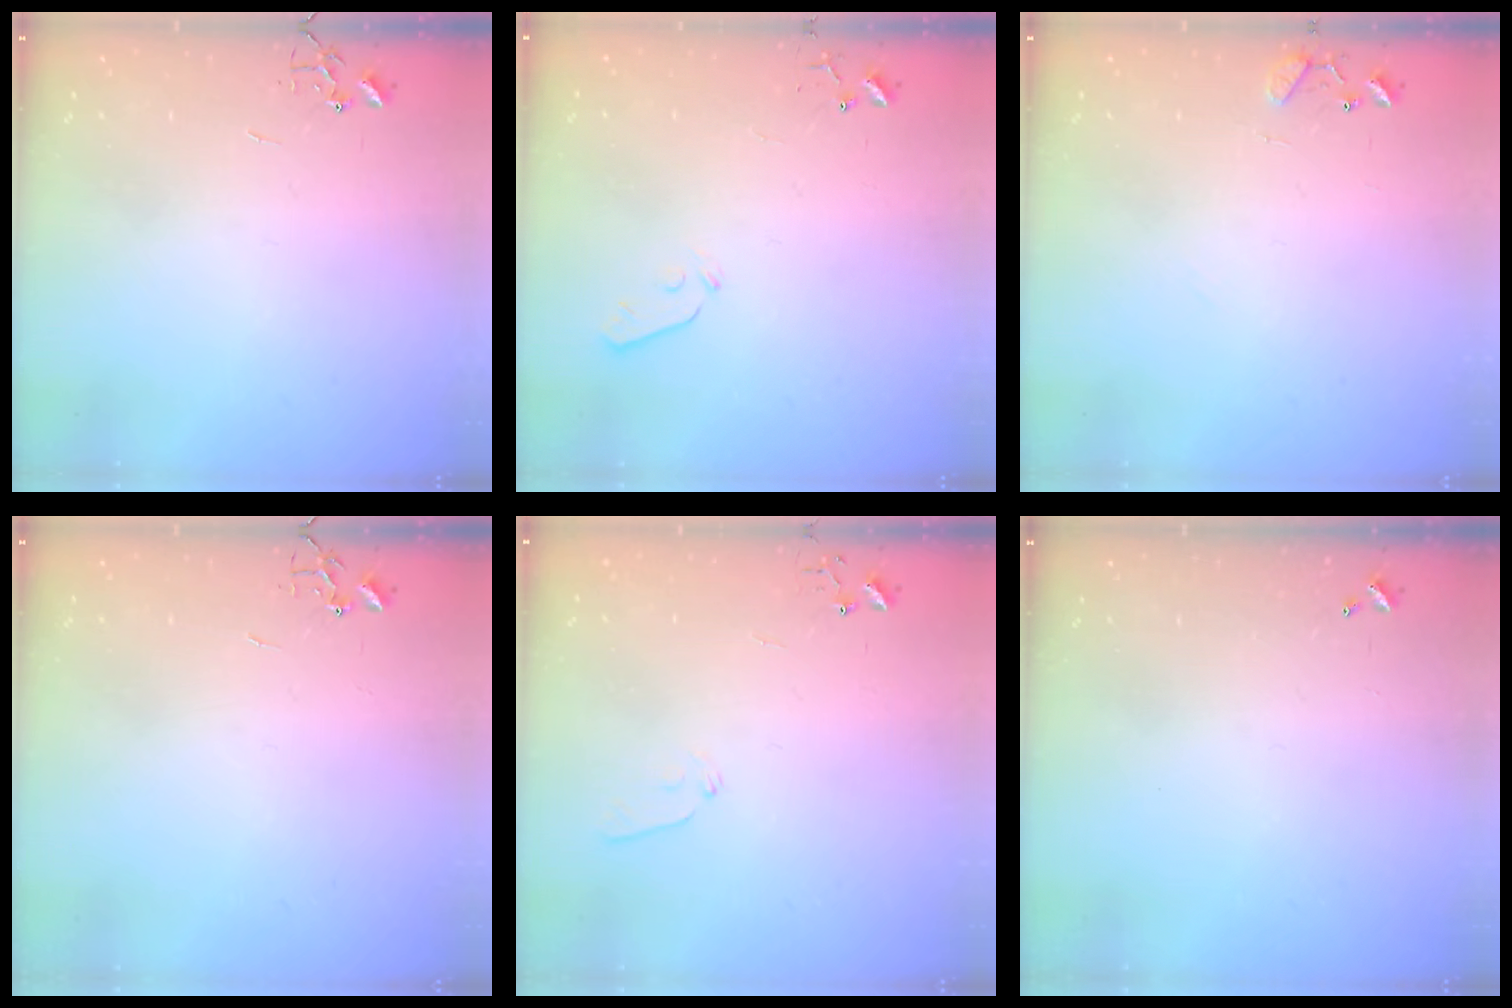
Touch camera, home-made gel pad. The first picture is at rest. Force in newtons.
{"total": 3.6, "press": 3.6, "slide": 0.6}
{"total": 8.4, "press": 8.4, "slide": 0.7}
{"total": 0.0}
{"total": 5.6, "press": 5.6, "slide": 0.6}
{"total": 0.0}